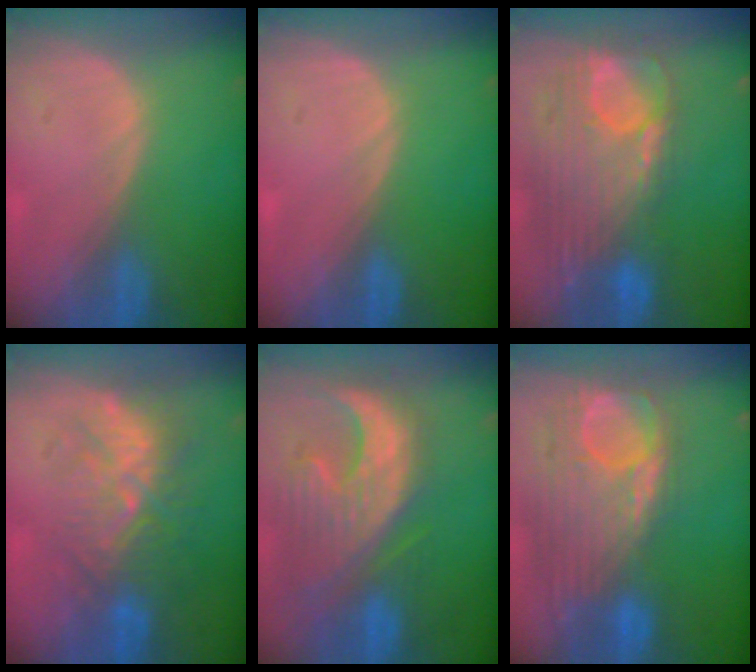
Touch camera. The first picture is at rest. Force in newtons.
{"total": 0.0}
{"total": 12.7, "press": 10.7, "slide": 6.7}
{"total": 9.1, "press": 8.7, "slide": 2.7}
{"total": 12.8, "press": 11.1, "slide": 6.2}
{"total": 12.7, "press": 10.7, "slide": 6.9}